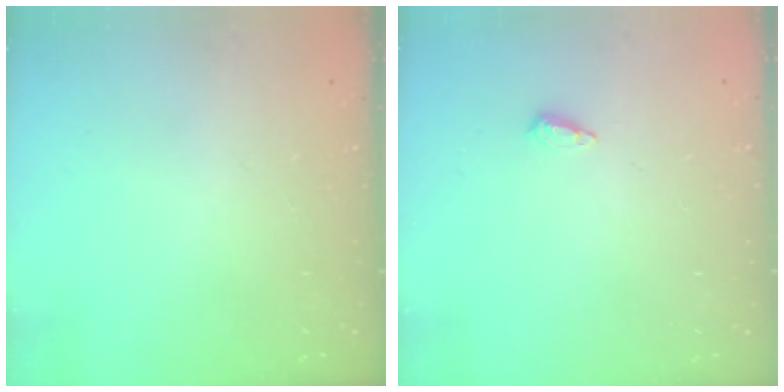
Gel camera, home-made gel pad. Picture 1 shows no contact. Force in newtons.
{"total": 3.4, "press": 3.3, "slide": 0.5}